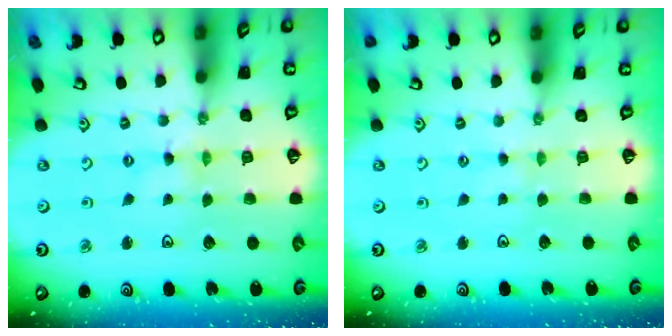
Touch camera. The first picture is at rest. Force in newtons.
{"total": 0.0}